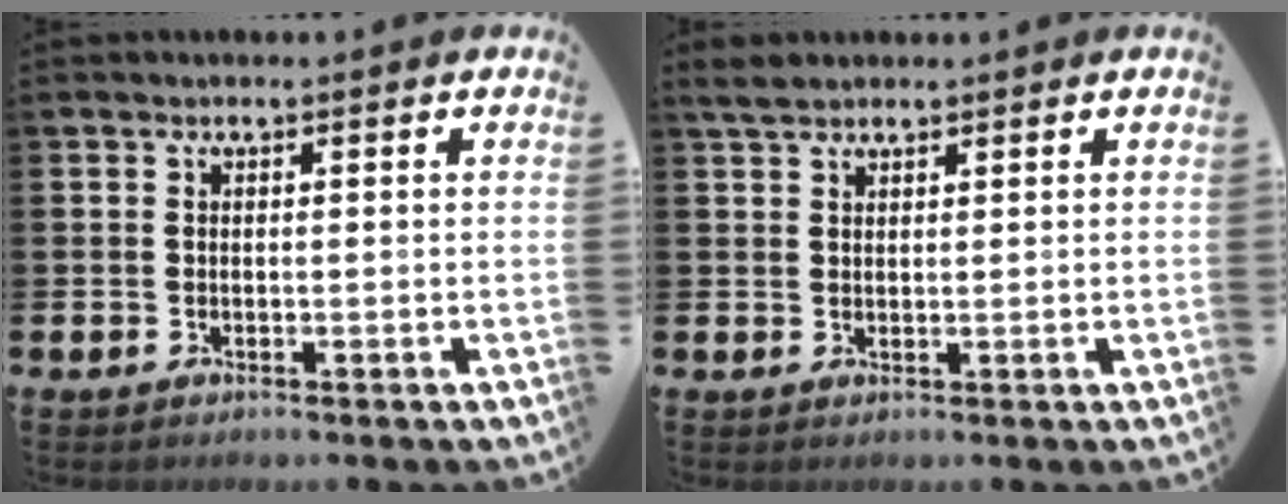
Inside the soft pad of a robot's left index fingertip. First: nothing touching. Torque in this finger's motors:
{"motor_torque": [0.01, -0.10, 0.04, 0.08]}